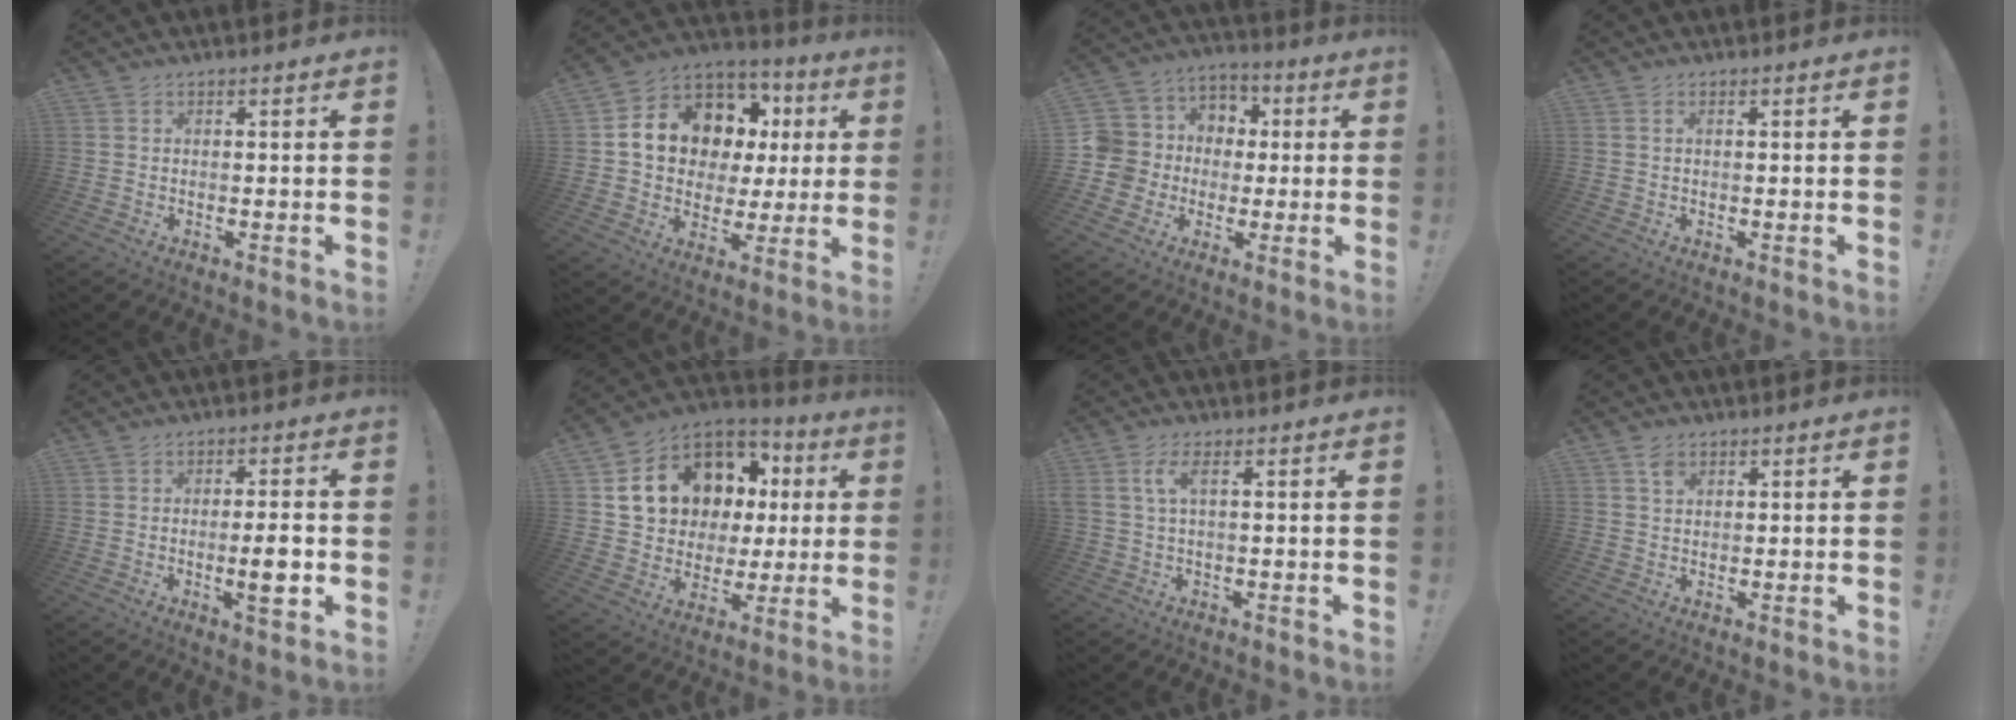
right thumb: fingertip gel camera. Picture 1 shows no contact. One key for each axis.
{"total": 14.7, "fx": 5.4, "fy": 11.3, "fz": 7.8, "tx": -0.122, "ty": -0.031, "tz": 0.114}
{"total": 12.0, "fx": -1.0, "fy": 11.6, "fz": 3.2, "tx": -0.047, "ty": 0.010, "tz": 0.002}
{"total": 0.8, "fx": 0.3, "fy": 0.1, "fz": 0.7, "tx": -0.018, "ty": 0.002, "tz": 0.007}
{"total": 6.0, "fx": -1.3, "fy": 1.4, "fz": 5.7, "tx": -0.063, "ty": -0.005, "tz": -0.023}
{"total": 16.5, "fx": 6.7, "fy": 12.9, "fz": 7.8, "tx": -0.132, "ty": -0.029, "tz": 0.153}
{"total": 4.3, "fx": 1.4, "fy": 1.0, "fz": 4.0, "tx": -0.073, "ty": -0.001, "tz": 0.023}
{"total": 2.5, "fx": 1.4, "fy": 1.7, "fz": 1.2, "tx": -0.017, "ty": -0.001, "tz": 0.025}